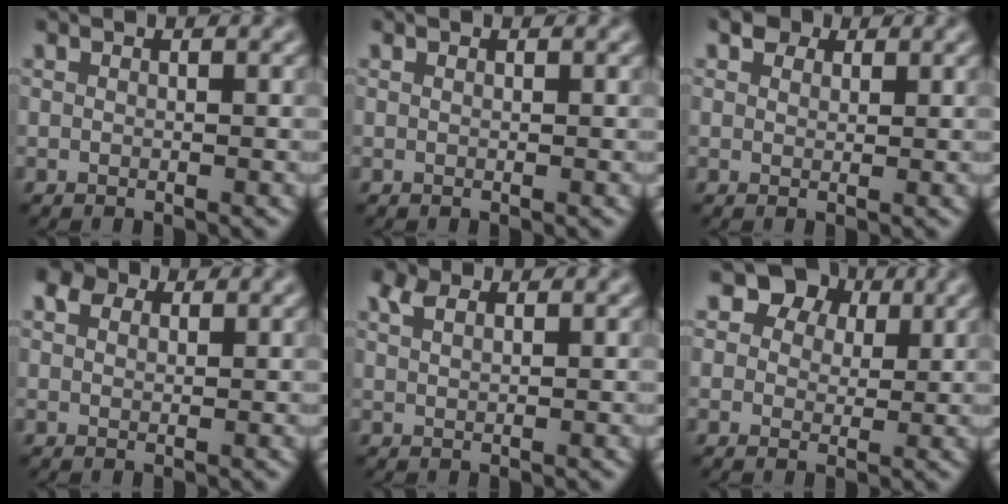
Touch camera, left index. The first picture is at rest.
{"total": 0.0}
{"total": 2.4, "force": [1.8, 1.3, 0.9], "torque": [-0.015, -0.004, 0.022]}
{"total": 2.5, "force": [1.6, 1.5, 1.2], "torque": [-0.026, 0.004, 0.018]}
{"total": 2.1, "force": [1.5, 0.9, 1.2], "torque": [-0.028, 0.008, 0.028]}
{"total": 7.0, "force": [3.7, 5.1, 3.0], "torque": [-0.043, 0.016, 0.029]}